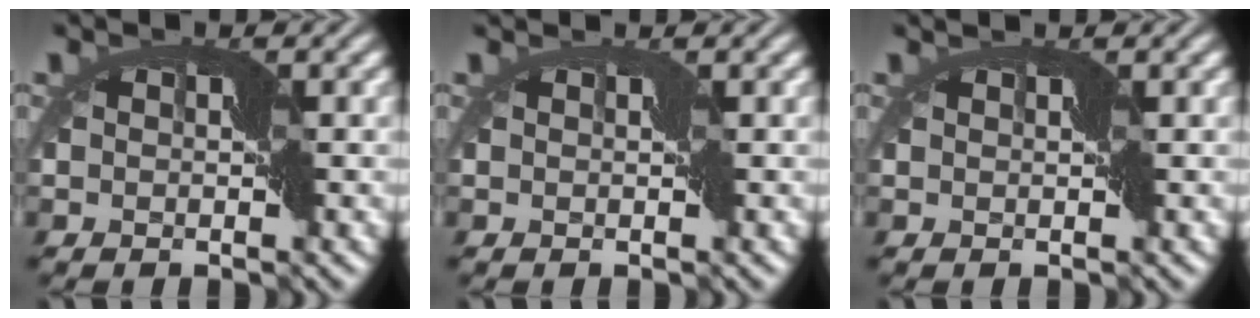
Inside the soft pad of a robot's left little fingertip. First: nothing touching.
{"total": 1.0, "force": [0.5, 0.7, 0.5], "torque": [-0.010, 0.012, 0.014]}
{"total": 1.1, "force": [0.7, 0.5, 0.7], "torque": [-0.014, 0.015, 0.015]}